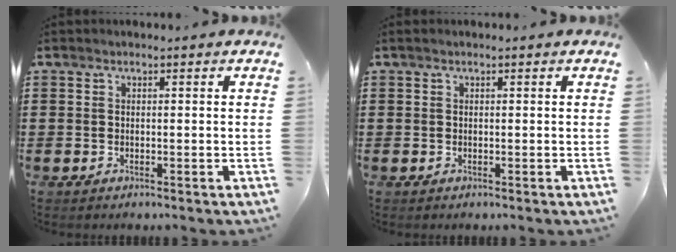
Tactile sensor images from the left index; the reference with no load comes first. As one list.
[{"total": 0.0}]